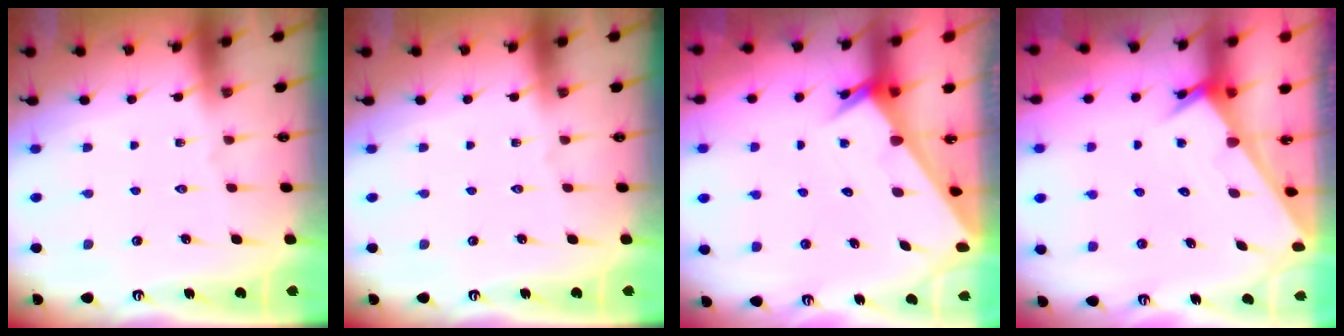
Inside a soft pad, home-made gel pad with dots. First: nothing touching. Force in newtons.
{"total": 0.0}
{"total": 2.1, "press": 2.1, "slide": 0.1}
{"total": 2.4, "press": 2.4, "slide": 0.1}